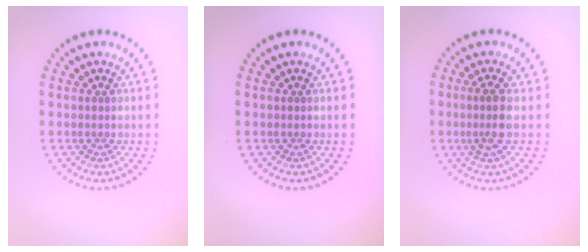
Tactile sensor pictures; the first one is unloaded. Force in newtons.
{"total": 0.0}
{"total": 2.2, "press": 1.8, "slide": 1.2}